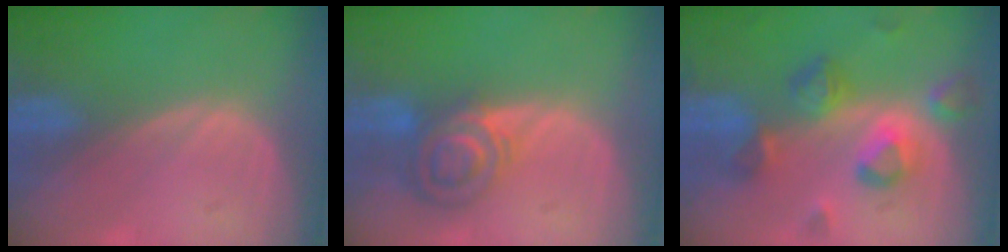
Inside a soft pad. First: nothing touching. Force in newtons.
{"total": 7.3, "press": 6.3, "slide": 3.7}
{"total": 7.9, "press": 7.7, "slide": 2.0}